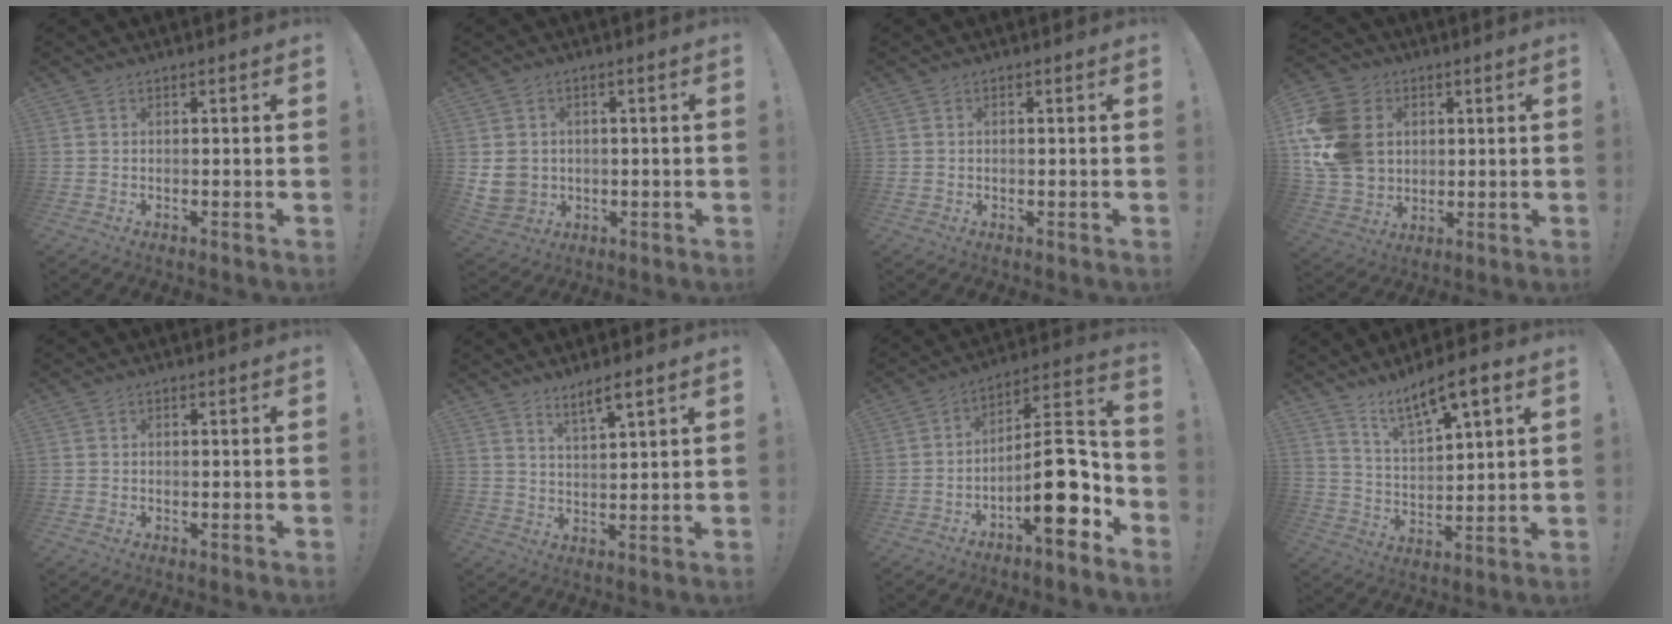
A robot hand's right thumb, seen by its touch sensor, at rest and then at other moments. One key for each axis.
{"total": 6.7, "fx": 0.8, "fy": 6.2, "fz": 2.6, "tx": -0.049, "ty": 0.002, "tz": 0.021}
{"total": 0.6, "fx": -0.3, "fy": 0.5, "fz": 0.2, "tx": -0.007, "ty": 0.005, "tz": -0.004}
{"total": 18.2, "fx": 3.2, "fy": 14.8, "fz": 10.2, "tx": -0.194, "ty": -0.007, "tz": 0.066}
{"total": 0.6, "fx": -0.5, "fy": 0.4, "fz": 0.2, "tx": -0.007, "ty": 0.004, "tz": -0.008}
{"total": 5.4, "fx": 4.4, "fy": 0.5, "fz": 3.0, "tx": -0.044, "ty": -0.028, "tz": 0.074}
{"total": 16.8, "fx": -6.2, "fy": 5.6, "fz": 14.5, "tx": -0.214, "ty": 0.035, "tz": -0.099}
{"total": 10.3, "fx": 7.7, "fy": 2.4, "fz": 6.4, "tx": -0.105, "ty": -0.051, "tz": 0.131}